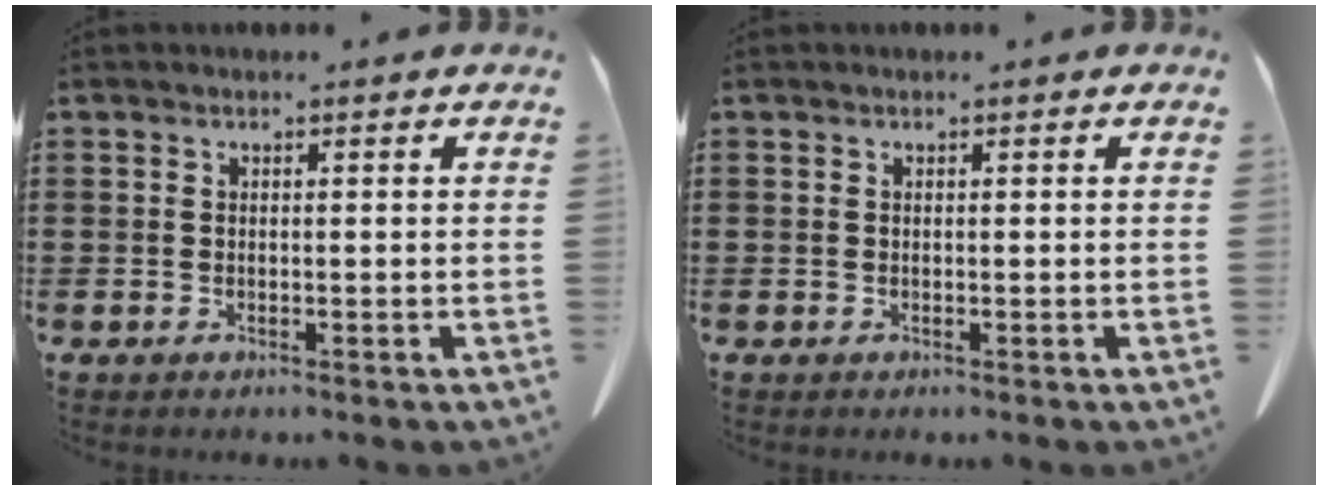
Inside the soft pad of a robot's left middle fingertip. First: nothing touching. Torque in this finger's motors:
{"motor_torque": [-0.99, 1.15, -0.31, -0.06]}